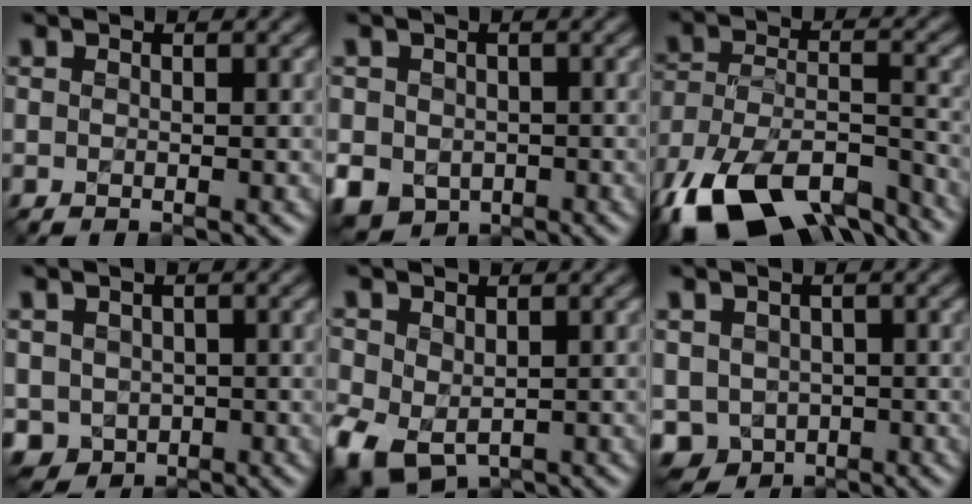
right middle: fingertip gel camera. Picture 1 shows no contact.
{"total": 5.7, "force": [-1.8, 4.8, 2.4], "torque": [-0.049, -0.018, -0.034]}
{"total": 17.6, "force": [-13.4, 7.6, 8.6], "torque": [-0.198, -0.041, -0.185]}
{"total": 3.1, "force": [-0.4, 2.8, 1.1], "torque": [-0.028, -0.005, -0.009]}
{"total": 6.0, "force": [-1.9, 4.2, 3.8], "torque": [-0.095, -0.021, -0.030]}
{"total": 4.4, "force": [-1.0, 3.8, 2.0], "torque": [-0.046, -0.011, -0.019]}